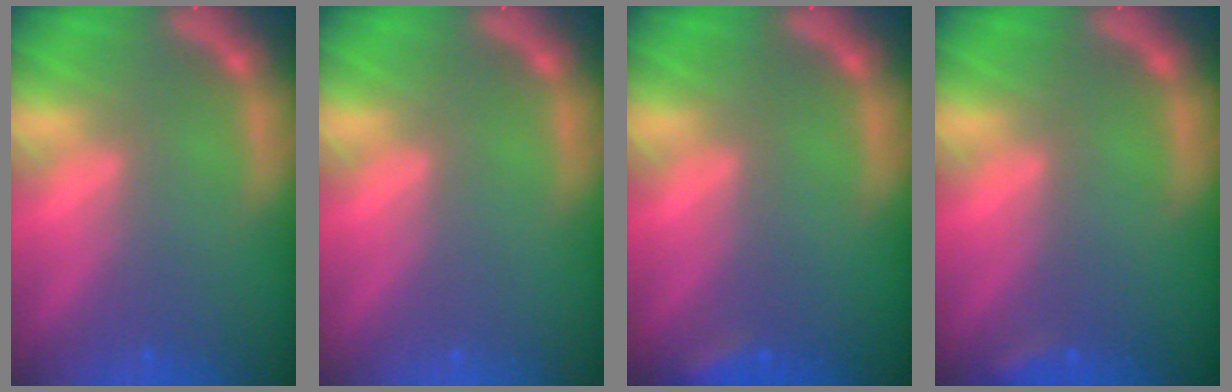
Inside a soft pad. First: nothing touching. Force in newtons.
{"total": 0.0}
{"total": 1.9}
{"total": 1.4}